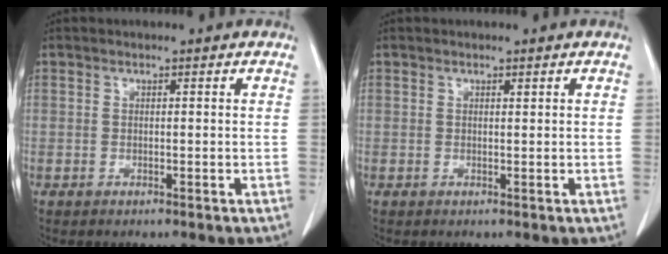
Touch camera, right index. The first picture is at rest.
{"total": 0.0}